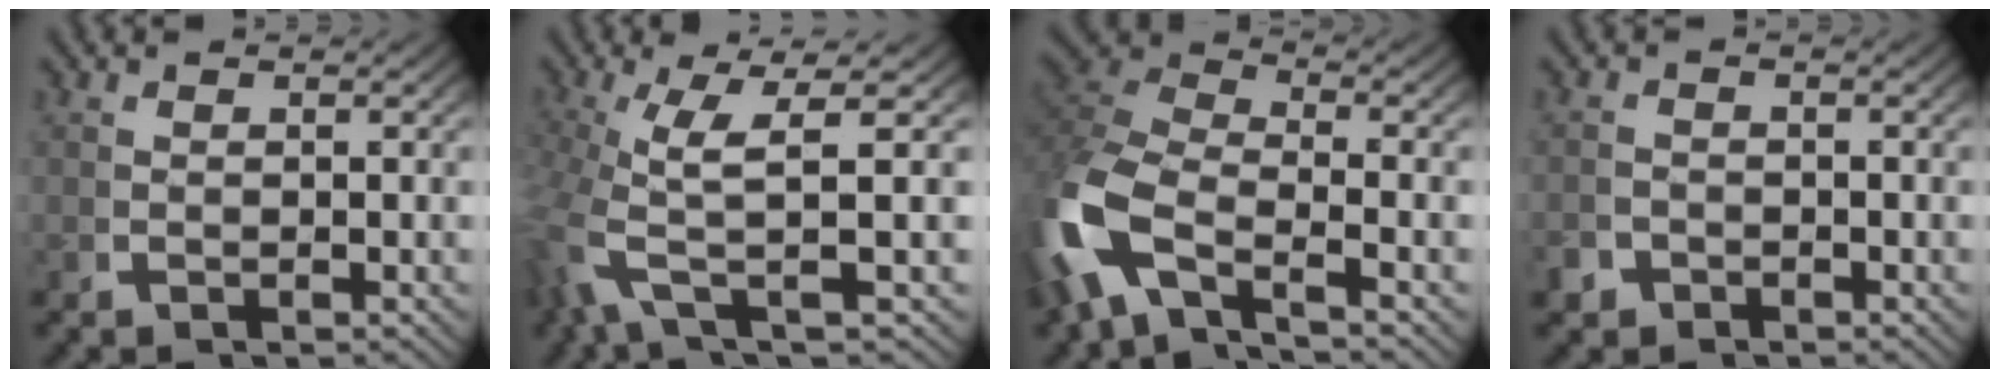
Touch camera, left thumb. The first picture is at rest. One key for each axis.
{"total": 7.1, "fx": 1.6, "fy": 1.8, "fz": 6.7, "tx": -0.144, "ty": -0.002, "tz": 0.026}
{"total": 10.9, "fx": -1.9, "fy": 7.8, "fz": 7.4, "tx": -0.203, "ty": -0.025, "tz": -0.028}
{"total": 2.0, "fx": -1.6, "fy": 1.2, "fz": 0.1, "tx": -0.005, "ty": -0.010, "tz": -0.027}